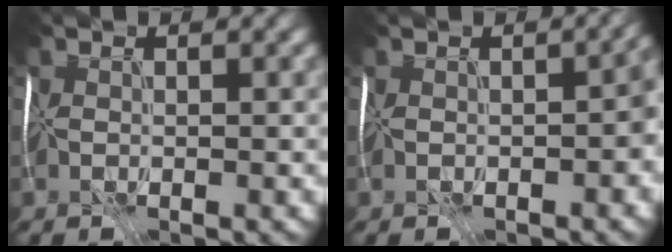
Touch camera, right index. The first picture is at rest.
{"total": 4.5, "force": [-1.1, 2.1, 3.8], "torque": [-0.043, -0.005, -0.022]}